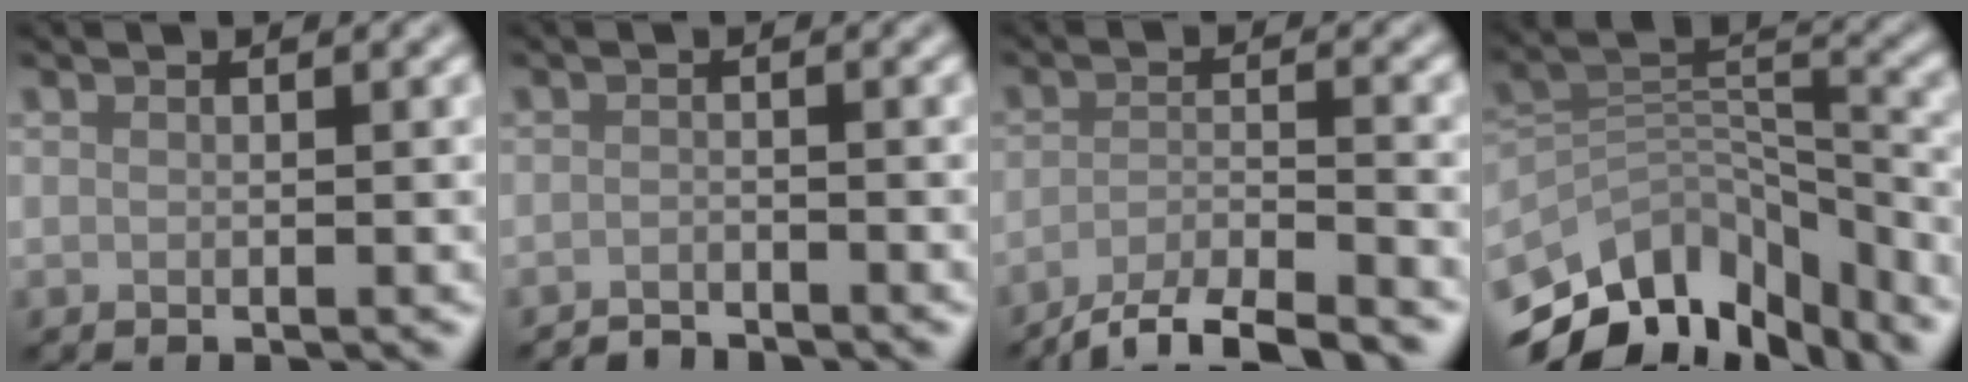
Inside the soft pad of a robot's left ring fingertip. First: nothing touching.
{"total": 1.6, "force": [-1.6, 0.2, 0.2], "torque": [0.000, 0.001, -0.031]}
{"total": 5.8, "force": [-5.1, 1.1, 2.7], "torque": [-0.043, -0.006, -0.090]}
{"total": 10.6, "force": [-8.0, 5.4, 4.4], "torque": [-0.090, 0.007, -0.137]}